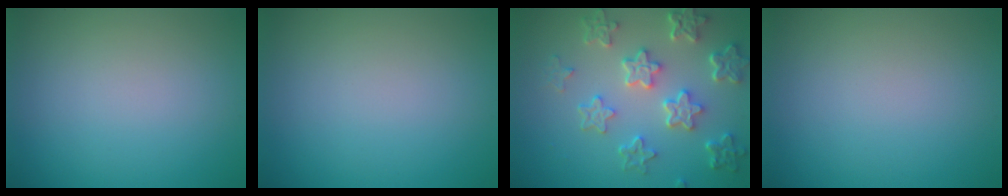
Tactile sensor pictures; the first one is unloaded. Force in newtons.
{"total": 0.0}
{"total": 5.8, "press": 4.5, "slide": 3.6}
{"total": 0.0}